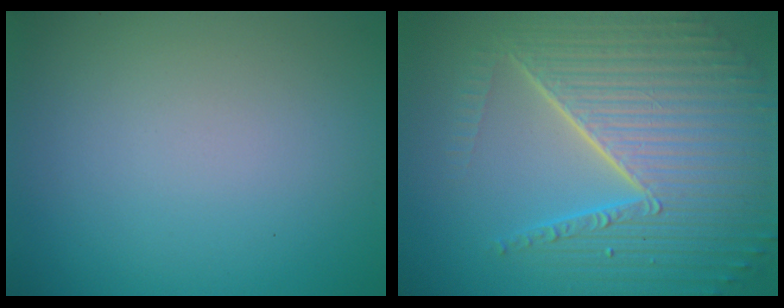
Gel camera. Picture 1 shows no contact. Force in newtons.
{"total": 10.0, "press": 6.3, "slide": 7.8}